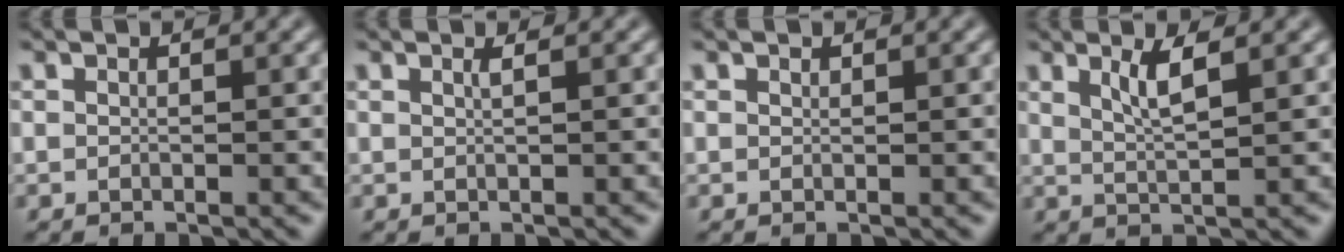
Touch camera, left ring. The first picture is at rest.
{"total": 0.8, "force": [0.4, 0.2, 0.7], "torque": [-0.005, 0.001, 0.005]}
{"total": 0.0}
{"total": 2.7, "force": [1.3, 0.5, 2.3], "torque": [-0.040, -0.003, 0.026]}